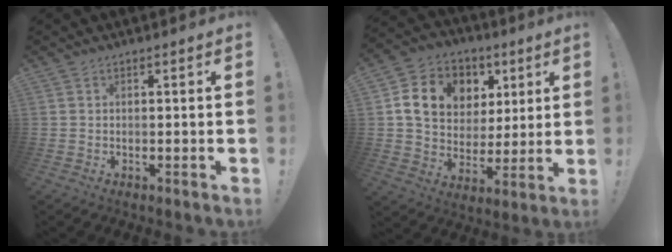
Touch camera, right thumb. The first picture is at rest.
{"total": 15.3, "force": [5.5, 12.1, 7.7], "torque": [-0.118, -0.014, 0.114]}